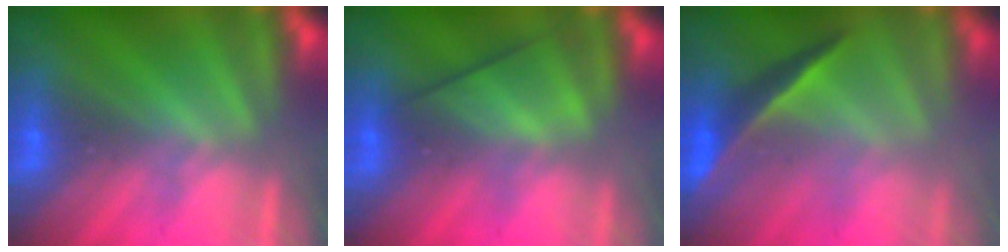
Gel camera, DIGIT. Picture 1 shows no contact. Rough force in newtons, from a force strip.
{"total": 2.6}
{"total": 1.9}